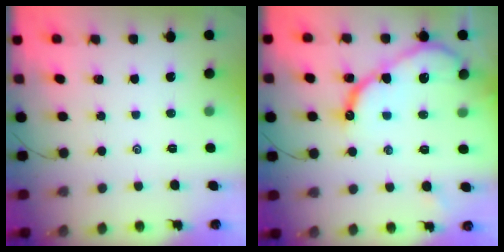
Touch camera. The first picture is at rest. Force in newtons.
{"total": 13.0, "press": 12.9, "slide": 1.2}